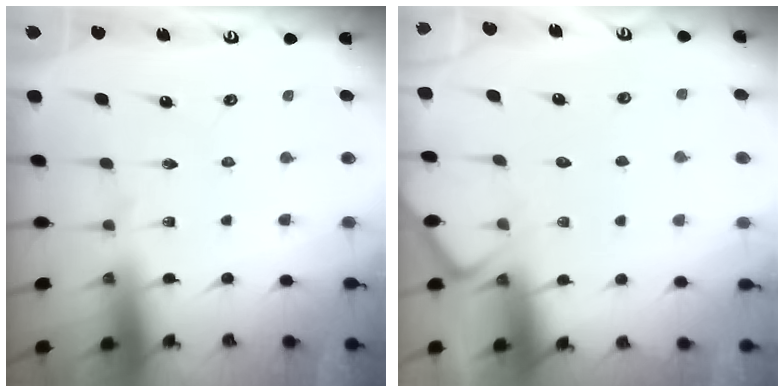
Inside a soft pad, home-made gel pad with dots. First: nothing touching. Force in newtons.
{"total": 5.4, "press": 5.4, "slide": 0.6}